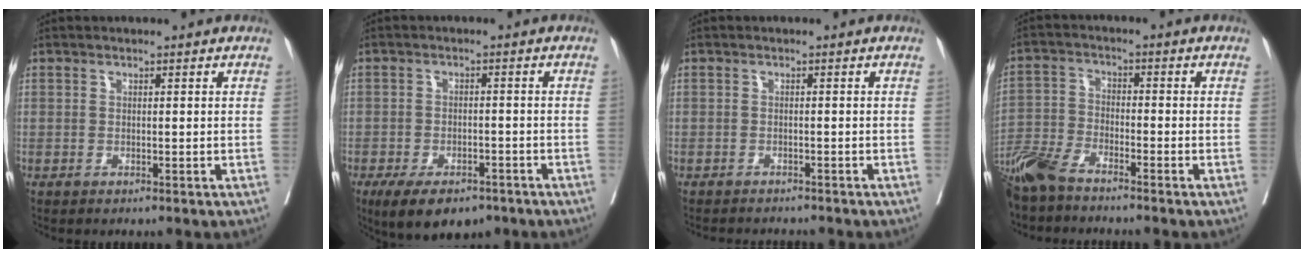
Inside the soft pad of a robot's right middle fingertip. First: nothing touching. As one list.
[{"total": 9.4, "force": [-6.6, 4.1, 5.2], "torque": [-0.078, -0.004, -0.102]}, {"total": 4.9, "force": [-4.7, 0.8, 1.0], "torque": [-0.007, -0.007, -0.063]}, {"total": 7.7, "force": [-6.5, 1.6, 3.7], "torque": [-0.083, -0.022, -0.133]}]